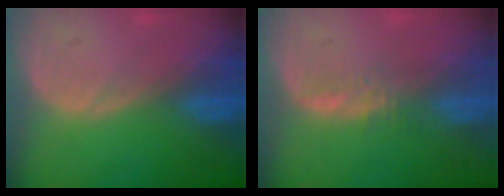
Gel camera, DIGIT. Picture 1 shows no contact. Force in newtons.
{"total": 2.2, "press": 2.1, "slide": 0.2}